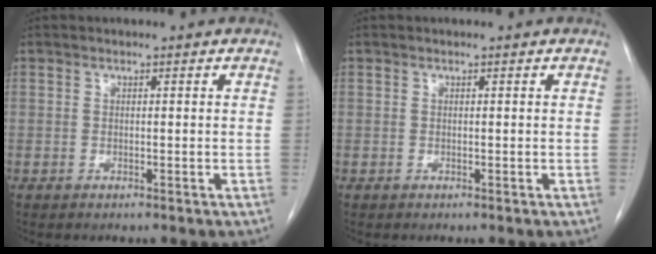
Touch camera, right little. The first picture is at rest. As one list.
[{"total": 0.0}]